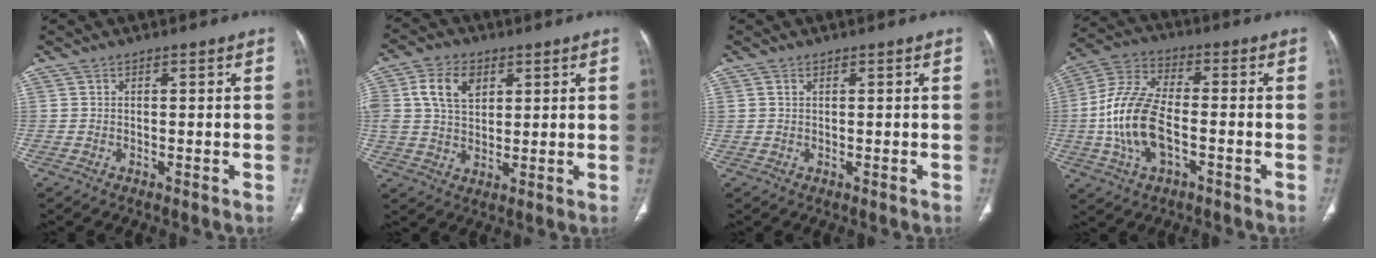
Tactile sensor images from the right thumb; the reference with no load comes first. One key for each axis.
{"total": 8.8, "fx": 3.2, "fy": 6.0, "fz": 5.6, "tx": -0.090, "ty": -0.003, "tz": 0.060}
{"total": 0.8, "fx": 0.4, "fy": 0.5, "fz": 0.5, "tx": -0.010, "ty": 0.001, "tz": 0.010}
{"total": 14.1, "fx": -2.7, "fy": 7.3, "fz": 11.8, "tx": -0.247, "ty": 0.025, "tz": -0.053}